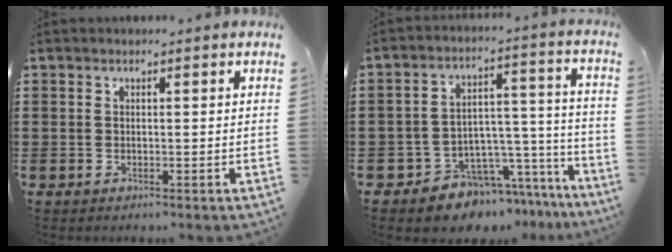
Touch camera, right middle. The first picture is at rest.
{"total": 6.5, "force": [-5.7, 3.1, -0.1], "torque": [-0.005, 0.009, -0.106]}